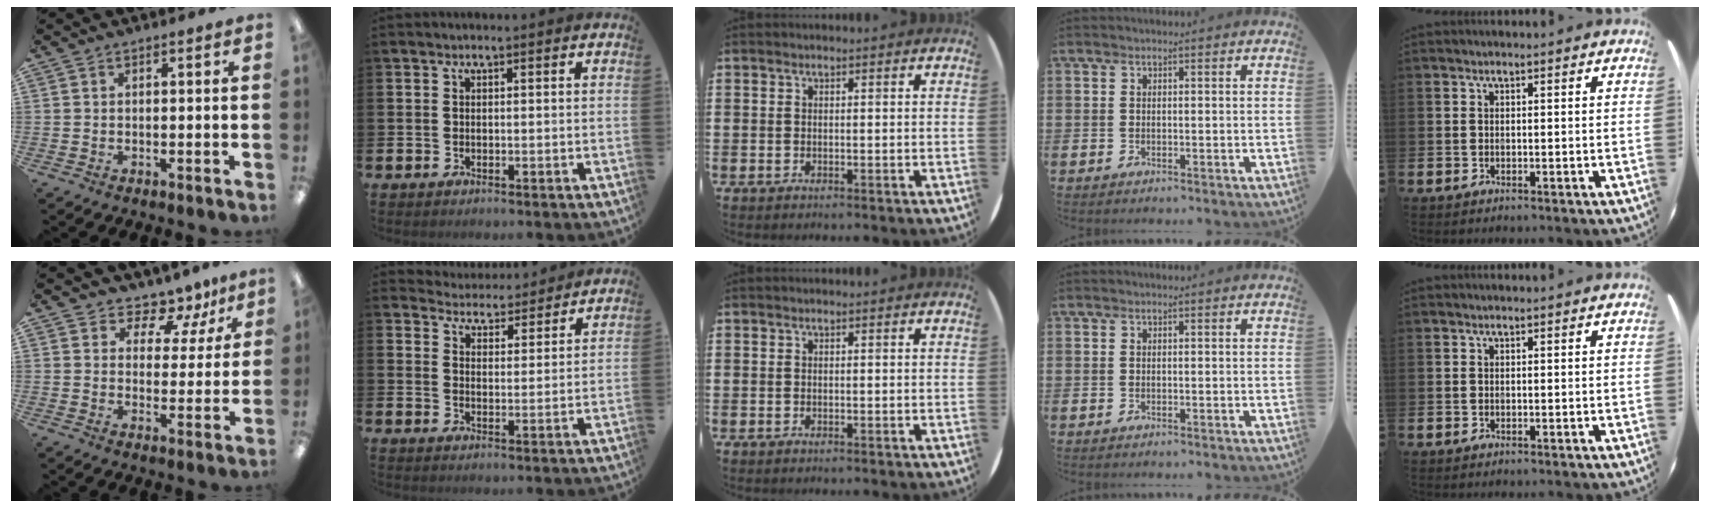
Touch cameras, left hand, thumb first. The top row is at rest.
{"thumb": {"total": 7.7, "force": [6.3, 3.9, 2.1], "torque": [-0.034, -0.051, 0.114]}, "index": {"total": 4.7, "force": [4.6, 1.0, -0.4], "torque": [-0.004, -0.038, 0.080]}}